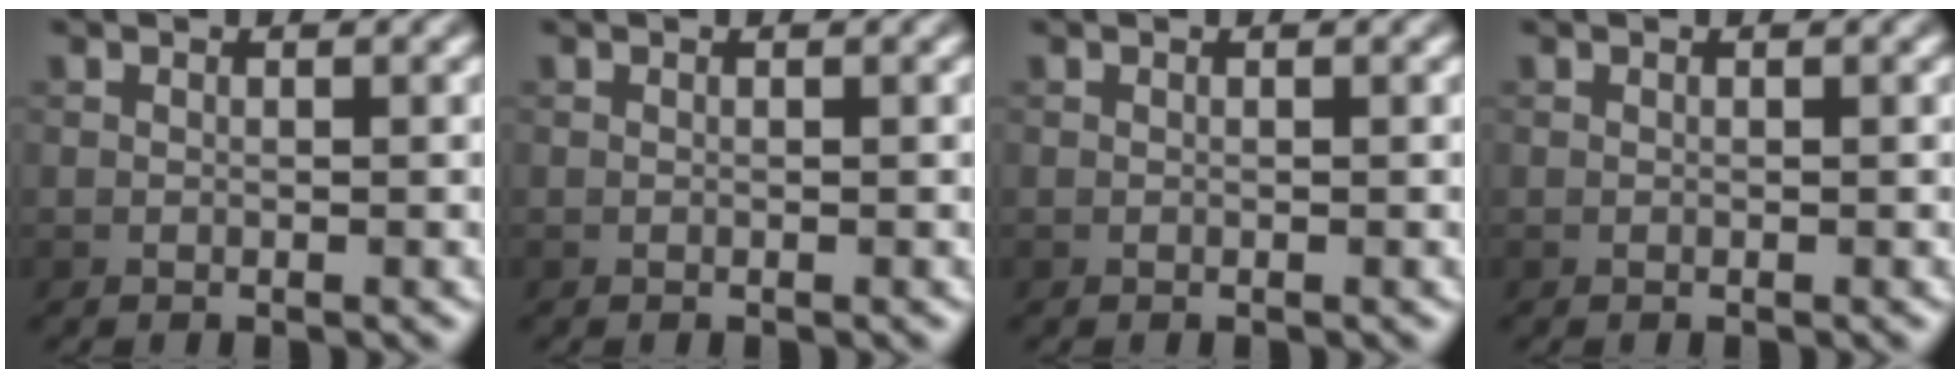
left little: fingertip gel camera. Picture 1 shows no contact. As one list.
[{"total": 0.0}, {"total": 0.0}, {"total": 0.0}]